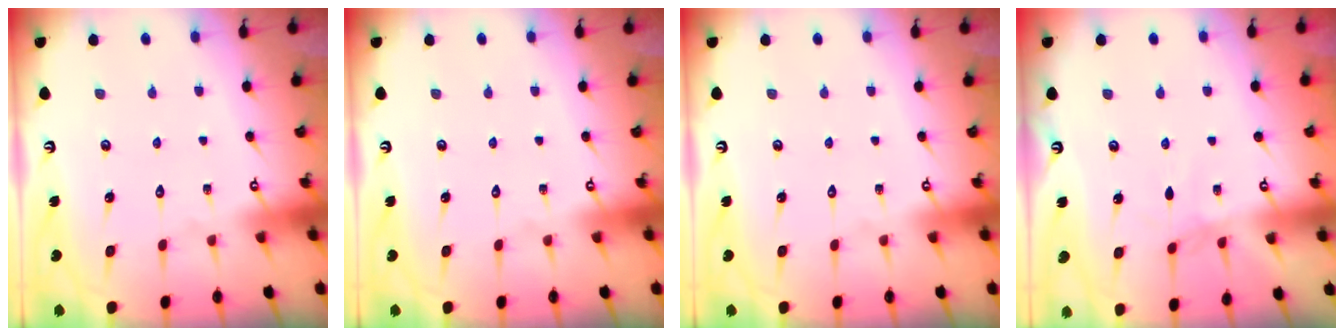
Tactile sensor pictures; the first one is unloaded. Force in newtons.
{"total": 0.0}
{"total": 0.0}
{"total": 0.6, "press": 0.6, "slide": 0.3}